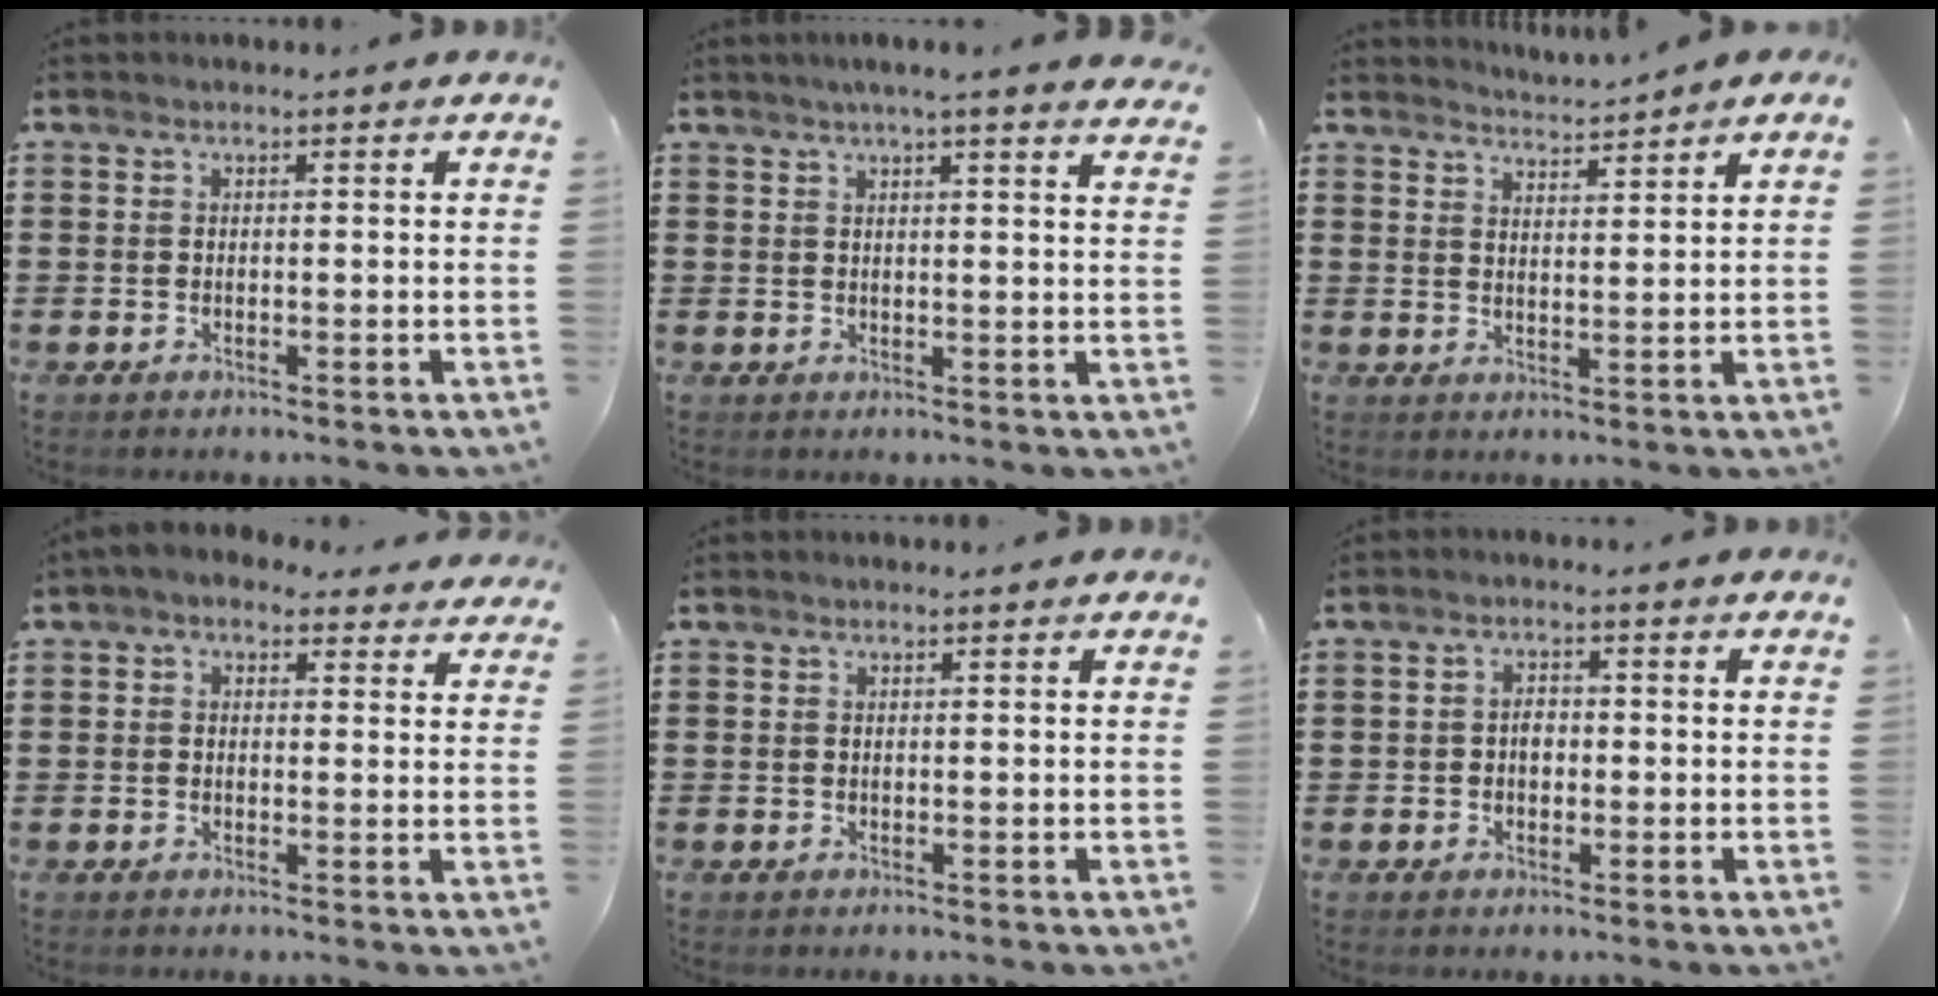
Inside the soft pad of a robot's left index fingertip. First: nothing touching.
{"total": 3.2, "force": [2.8, -0.7, 1.5], "torque": [-0.035, -0.006, 0.049]}
{"total": 3.1, "force": [3.1, -0.7, -0.1], "torque": [-0.009, -0.017, 0.055]}
{"total": 2.7, "force": [1.9, 1.6, 1.2], "torque": [-0.030, 0.002, 0.033]}
{"total": 0.0}
{"total": 1.9, "force": [-0.3, 1.4, 1.3], "torque": [-0.026, 0.005, -0.008]}